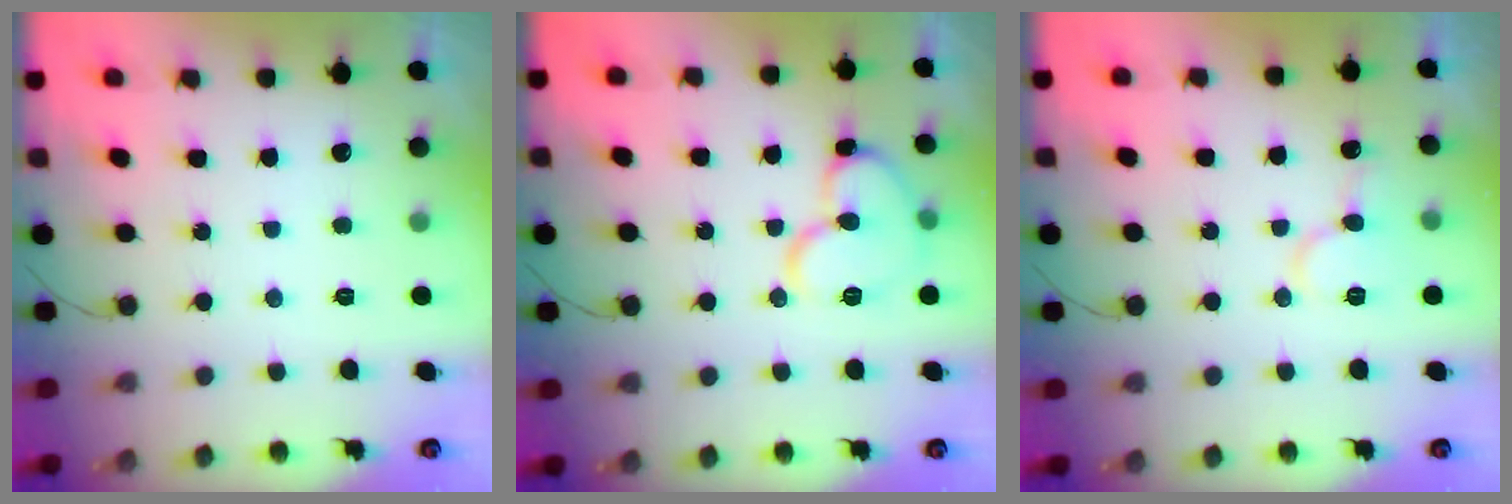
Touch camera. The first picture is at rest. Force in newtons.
{"total": 12.3, "press": 12.1, "slide": 1.9}
{"total": 9.2, "press": 9.1, "slide": 1.1}